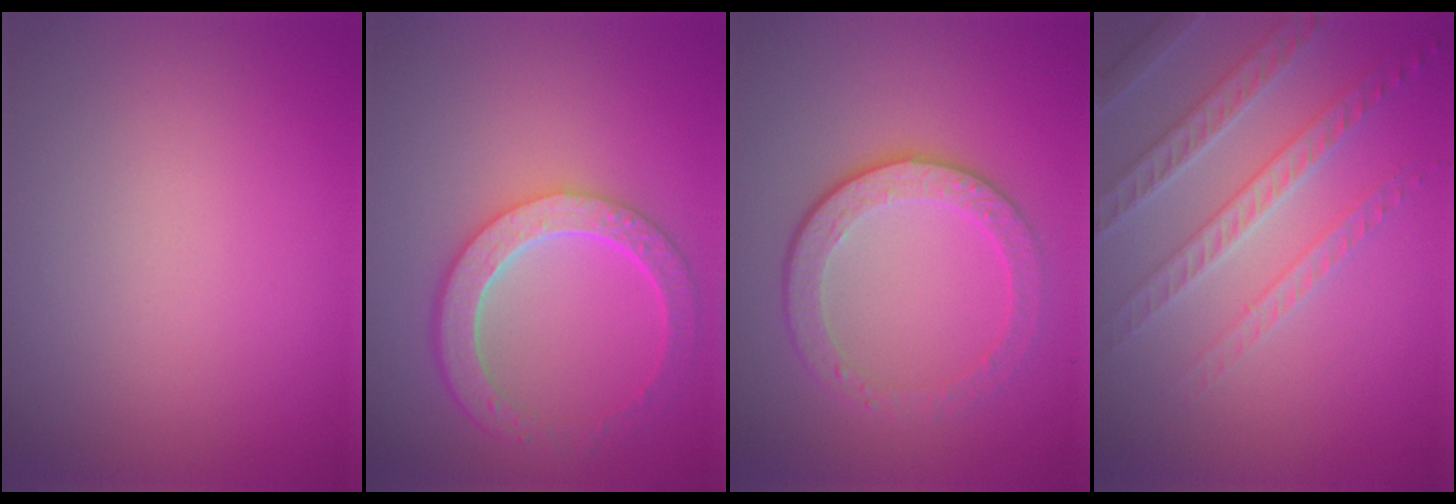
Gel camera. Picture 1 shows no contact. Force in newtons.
{"total": 5.9, "press": 4.5, "slide": 3.7}
{"total": 4.7, "press": 3.3, "slide": 3.3}
{"total": 3.9, "press": 3.8, "slide": 1.0}